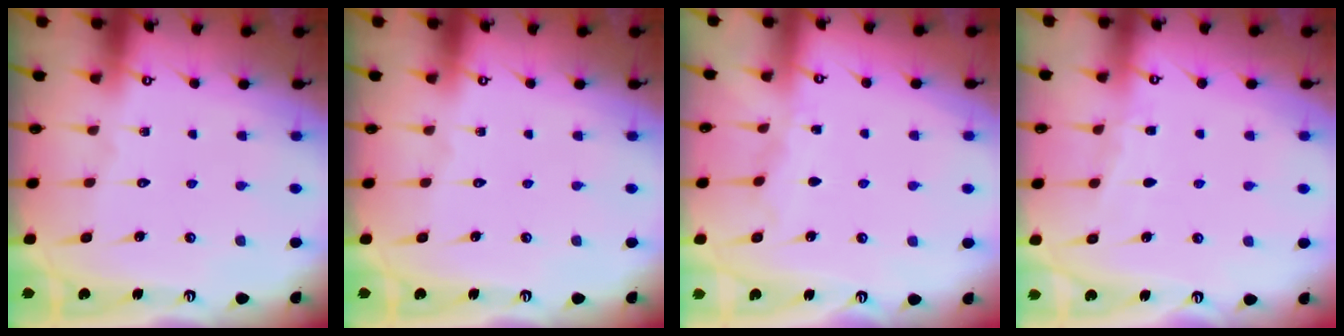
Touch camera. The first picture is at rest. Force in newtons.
{"total": 0.0}
{"total": 3.4, "press": 3.4, "slide": 0.5}
{"total": 3.6, "press": 3.5, "slide": 0.5}